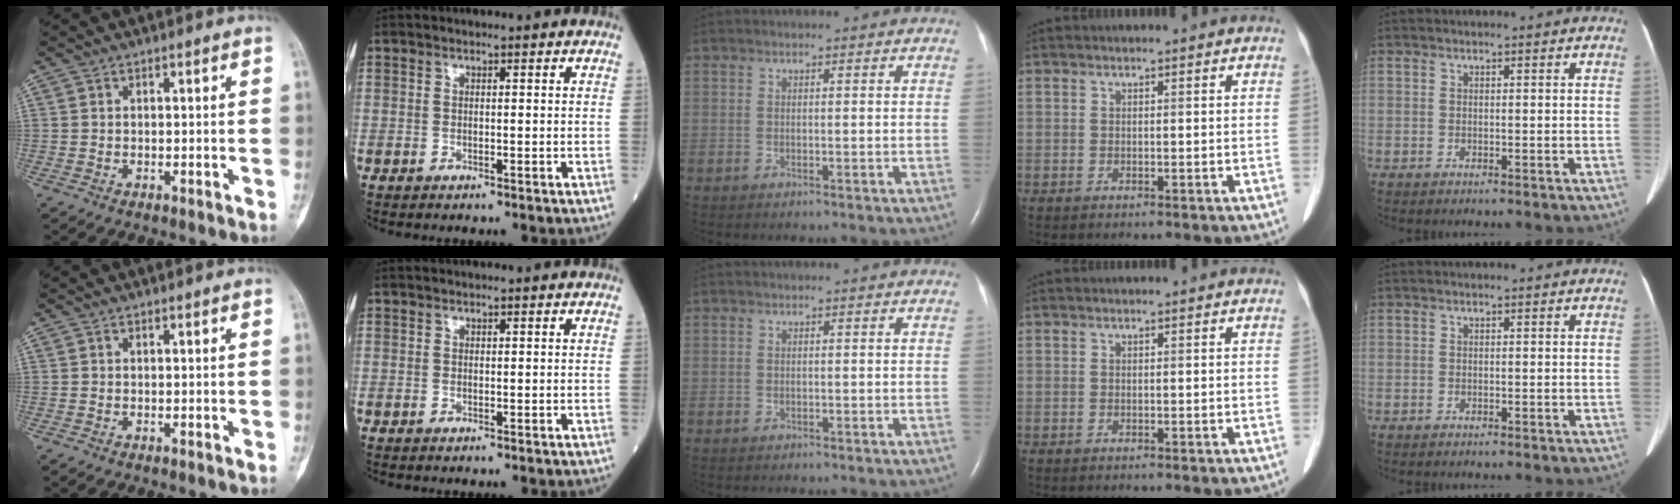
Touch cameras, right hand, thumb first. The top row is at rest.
{}